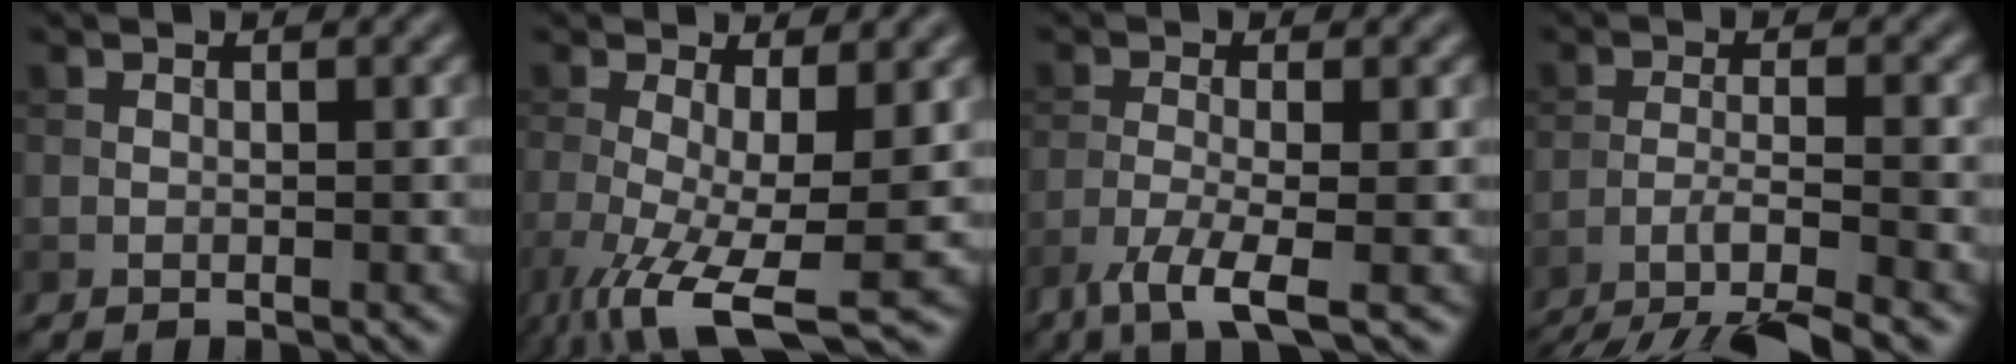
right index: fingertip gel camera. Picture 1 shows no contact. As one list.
[{"total": 8.6, "force": [-3.1, 2.3, 7.7], "torque": [-0.147, -0.025, -0.052]}, {"total": 4.3, "force": [-2.5, 0.8, 3.4], "torque": [-0.065, -0.005, -0.056]}, {"total": 7.7, "force": [-6.0, 1.2, 4.7], "torque": [-0.068, -0.012, -0.102]}]